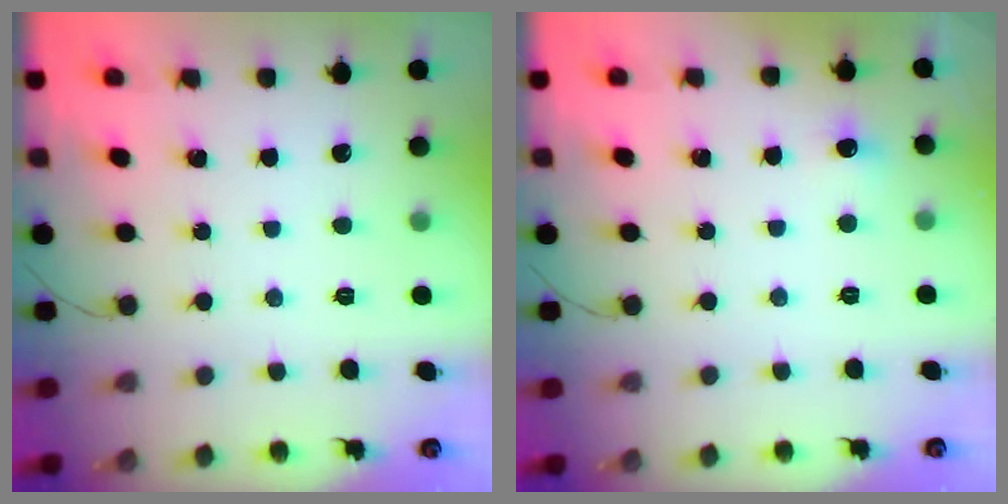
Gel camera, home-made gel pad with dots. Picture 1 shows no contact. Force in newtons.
{"total": 4.0, "press": 3.6, "slide": 1.7}